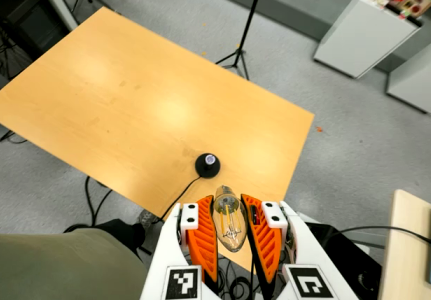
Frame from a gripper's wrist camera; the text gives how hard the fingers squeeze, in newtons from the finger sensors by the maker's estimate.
{"total": 25.4, "left": 28.6, "right": 22.2}